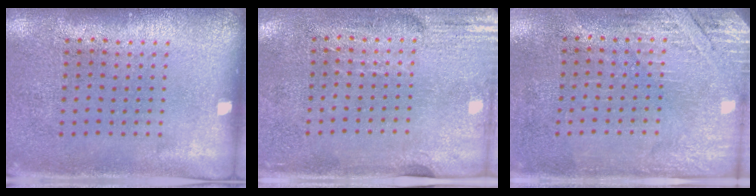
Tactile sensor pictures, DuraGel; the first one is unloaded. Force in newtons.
{"total": 3.0, "press": 2.5, "slide": 1.6}
{"total": 2.8, "press": 2.4, "slide": 1.4}